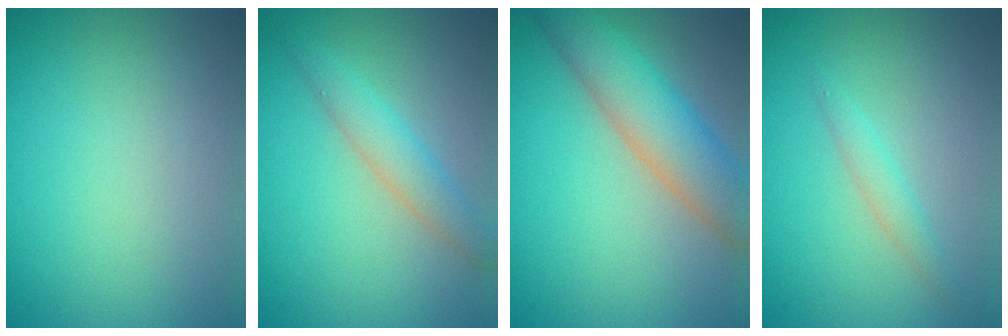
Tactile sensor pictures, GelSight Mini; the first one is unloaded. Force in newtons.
{"total": 2.8, "press": 2.8, "slide": 0.1}
{"total": 6.4, "press": 6.4, "slide": 0.4}
{"total": 1.4, "press": 1.4, "slide": 0.1}